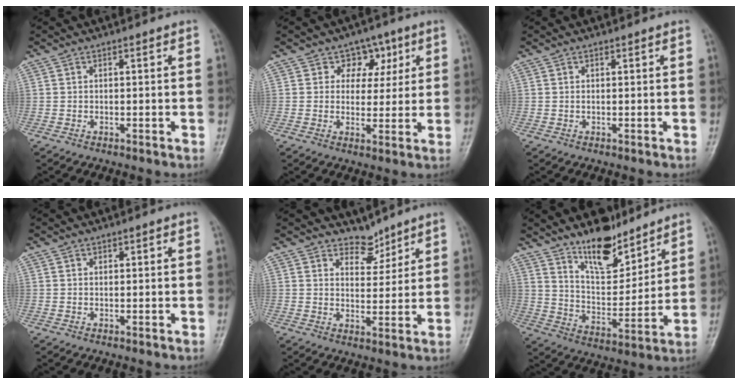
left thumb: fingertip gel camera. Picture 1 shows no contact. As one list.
[{"total": 6.2, "force": [2.8, 5.1, 1.9], "torque": [0.016, -0.004, 0.037]}, {"total": 0.0}, {"total": 0.5, "force": [0.3, 0.4, 0.3], "torque": [0.001, -0.001, 0.004]}, {"total": 4.5, "force": [3.9, 2.2, 0.4], "torque": [0.019, -0.033, 0.067]}, {"total": 12.1, "force": [9.5, 4.7, 5.9], "torque": [-0.071, -0.078, 0.174]}]